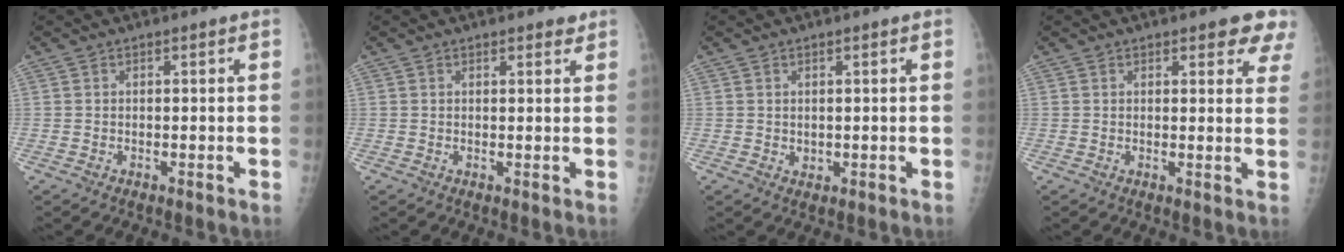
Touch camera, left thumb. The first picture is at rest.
{"total": 1.7, "force": [1.4, 0.6, 0.8], "torque": [-0.006, -0.007, 0.017]}
{"total": 1.0, "force": [0.3, 0.7, 0.7], "torque": [-0.007, -0.004, 0.009]}
{"total": 6.5, "force": [4.6, 2.3, 3.9], "torque": [-0.011, -0.017, 0.041]}